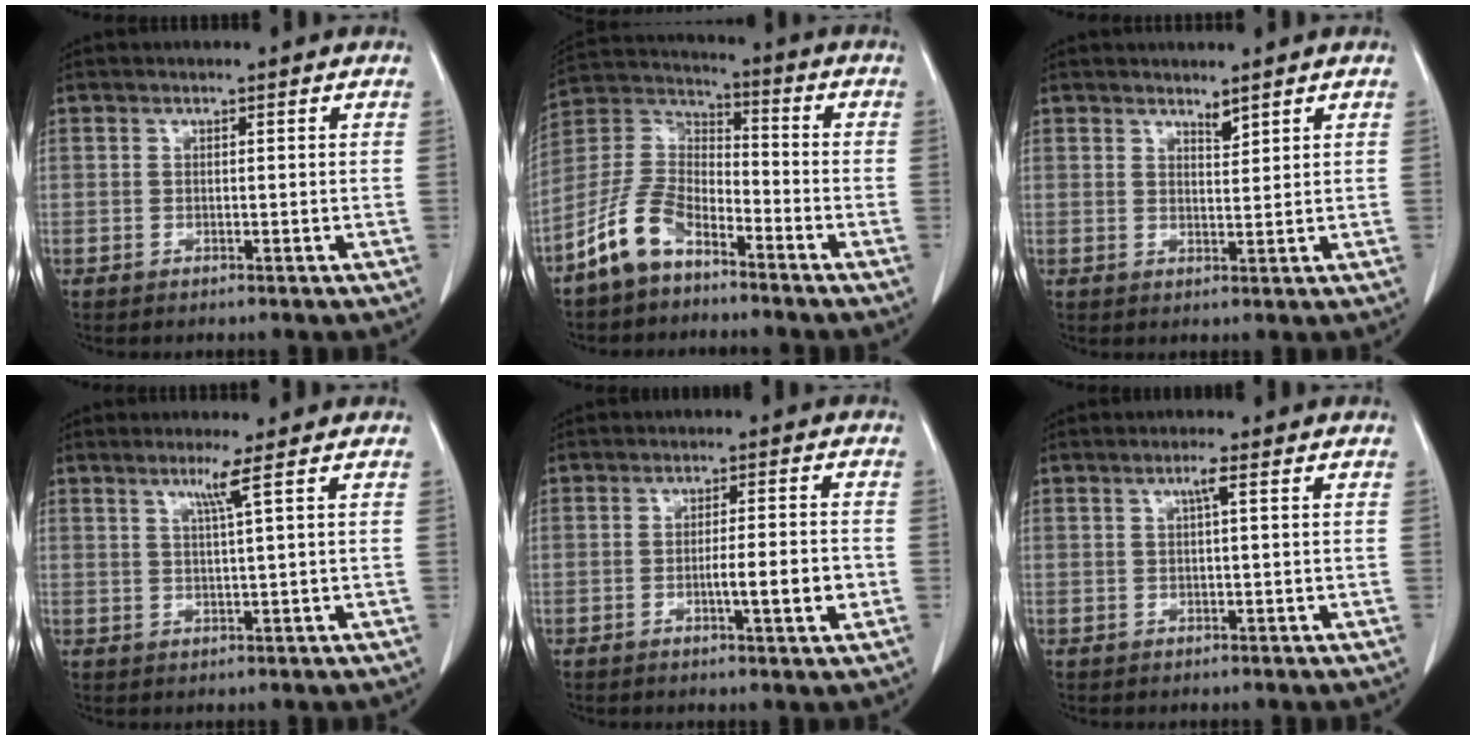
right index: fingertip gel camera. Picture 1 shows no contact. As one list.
[{"total": 11.1, "force": [-7.3, 5.3, 6.5], "torque": [-0.157, 0.013, -0.151]}, {"total": 2.0, "force": [1.8, 0.6, 0.9], "torque": [-0.018, -0.006, 0.036]}, {"total": 3.2, "force": [1.6, -0.8, 2.6], "torque": [-0.054, -0.006, 0.035]}, {"total": 6.3, "force": [-1.6, 0.8, 6.0], "torque": [-0.093, 0.001, -0.021]}, {"total": 2.0, "force": [0.7, 0.2, 1.9], "torque": [-0.038, 0.004, 0.015]}]